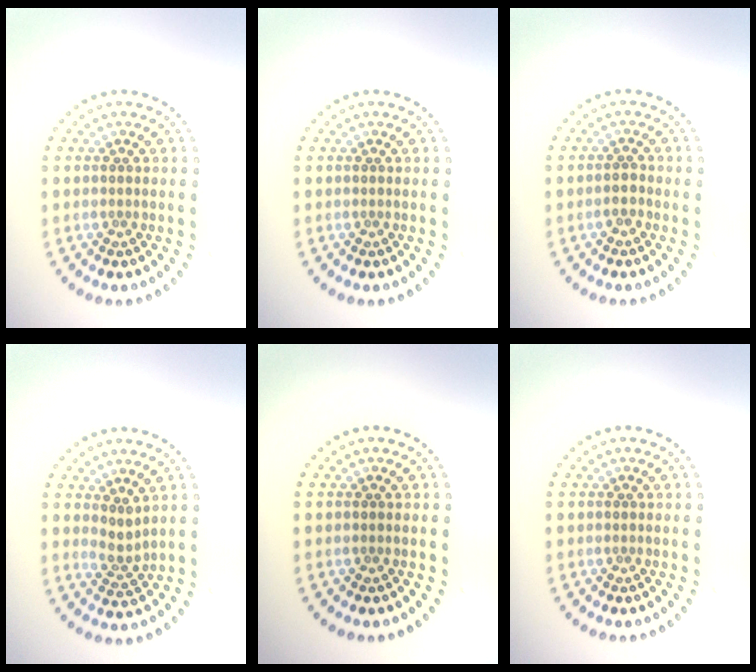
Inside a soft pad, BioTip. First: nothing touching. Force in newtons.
{"total": 0.0}
{"total": 1.1, "press": 0.9, "slide": 0.6}
{"total": 1.7, "press": 1.3, "slide": 1.0}
{"total": 0.0}
{"total": 0.0}